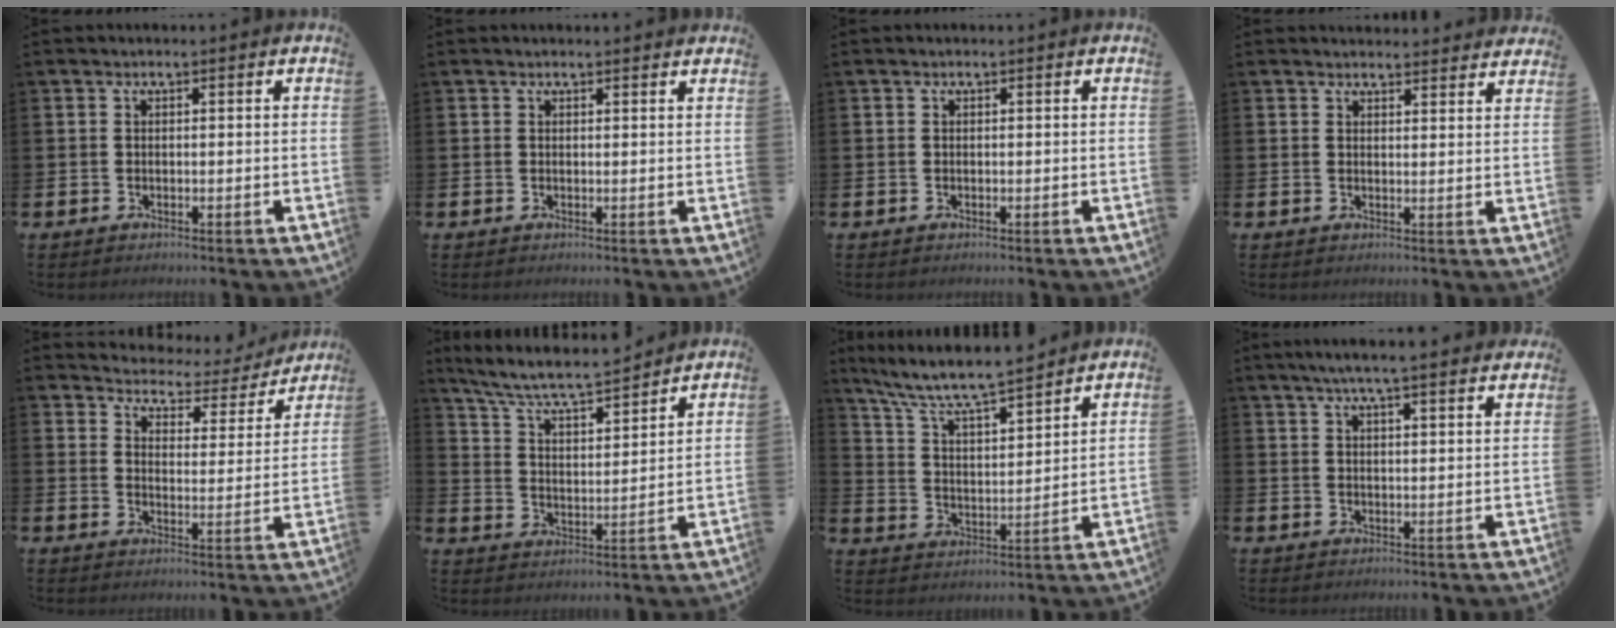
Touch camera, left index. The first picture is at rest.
{"total": 0.8, "force": [0.8, 0.0, 0.1], "torque": [0.009, -0.004, 0.012]}
{"total": 0.0}
{"total": 2.9, "force": [2.8, 0.4, -0.1], "torque": [0.009, -0.020, 0.049]}
{"total": 3.8, "force": [3.5, 1.3, 0.3], "torque": [-0.024, -0.037, 0.051]}
{"total": 7.1, "force": [6.8, 0.6, 2.2], "torque": [-0.077, -0.049, 0.115]}
{"total": 8.0, "force": [7.6, 0.8, 2.6], "torque": [-0.088, -0.053, 0.131]}
{"total": 5.4, "force": [5.0, -0.2, 2.0], "torque": [-0.046, -0.014, 0.088]}